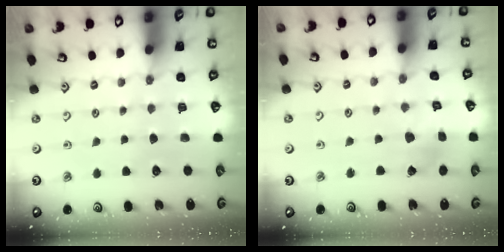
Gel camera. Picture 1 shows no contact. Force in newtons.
{"total": 2.9, "press": 2.9, "slide": 0.2}